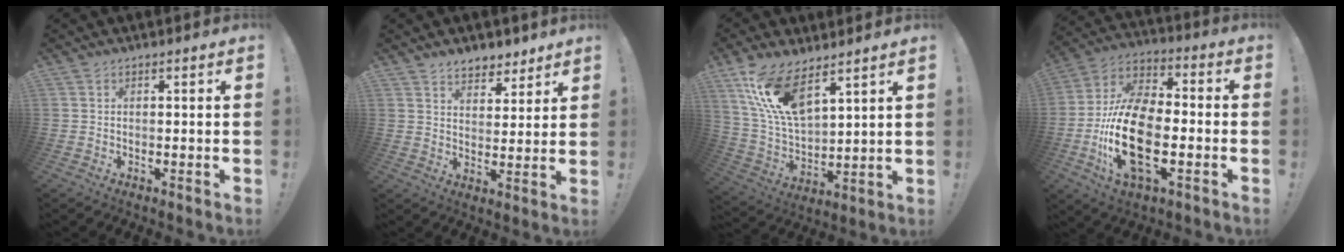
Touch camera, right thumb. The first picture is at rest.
{"total": 6.7, "force": [5.5, 3.6, 1.4], "torque": [-0.006, -0.046, 0.101]}
{"total": 15.4, "force": [10.1, 6.1, 9.9], "torque": [-0.211, -0.060, 0.187]}
{"total": 21.4, "force": [-5.4, 11.3, 17.3], "torque": [-0.358, 0.022, -0.085]}